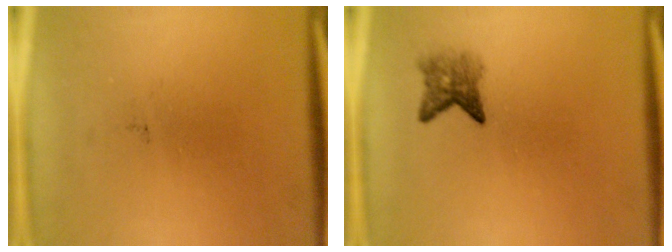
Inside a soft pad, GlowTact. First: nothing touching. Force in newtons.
{"total": 3.0}